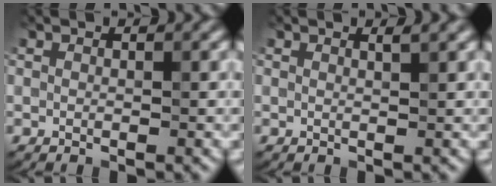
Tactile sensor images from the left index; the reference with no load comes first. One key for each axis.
{"total": 0.9, "fx": 0.6, "fy": 0.3, "fz": 0.6, "tx": 0.000, "ty": 0.003, "tz": 0.008}